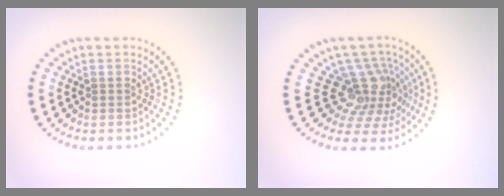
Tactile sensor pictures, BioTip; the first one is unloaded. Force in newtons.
{"total": 4.6, "press": 3.2, "slide": 3.4}